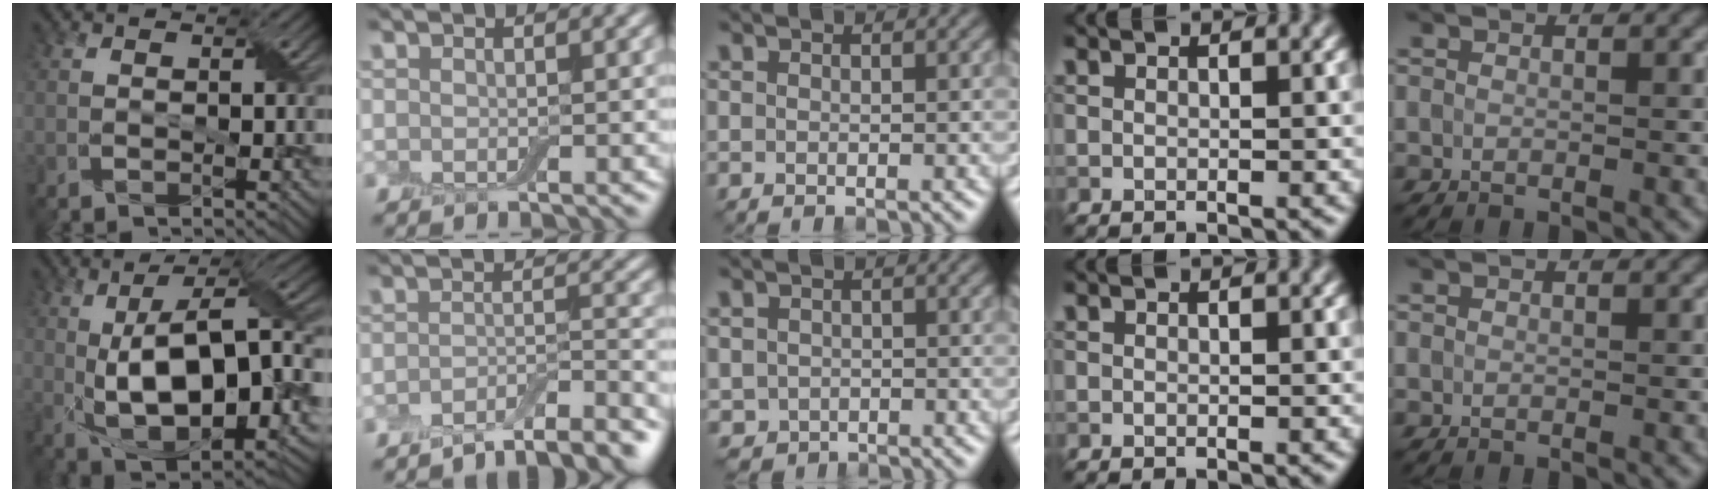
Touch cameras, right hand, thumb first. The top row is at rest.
{"thumb": {"total": 15.7, "force": [0.1, 7.0, 14.1], "torque": [-0.235, 0.010, -0.001]}, "index": {"total": 7.0, "force": [-5.9, 1.5, 3.6], "torque": [-0.051, 0.002, -0.091]}, "middle": {"total": 1.6, "force": [-0.6, 1.4, 0.6], "torque": [-0.019, -0.004, -0.009]}}